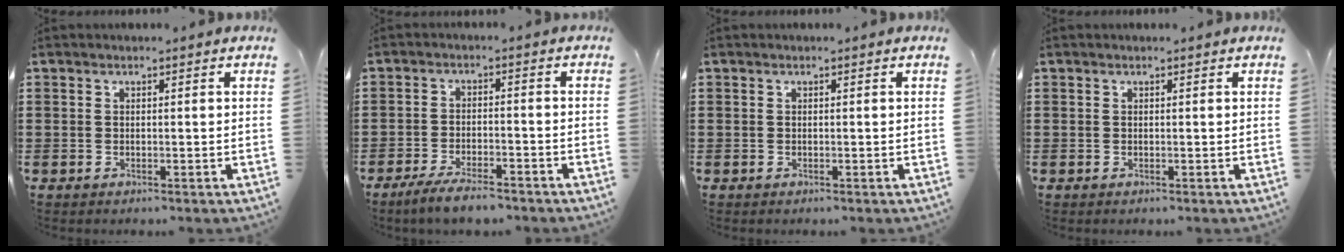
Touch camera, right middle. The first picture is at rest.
{"total": 4.7, "force": [-4.1, 0.8, 2.1], "torque": [-0.048, -0.005, -0.082]}
{"total": 0.0}
{"total": 0.0}